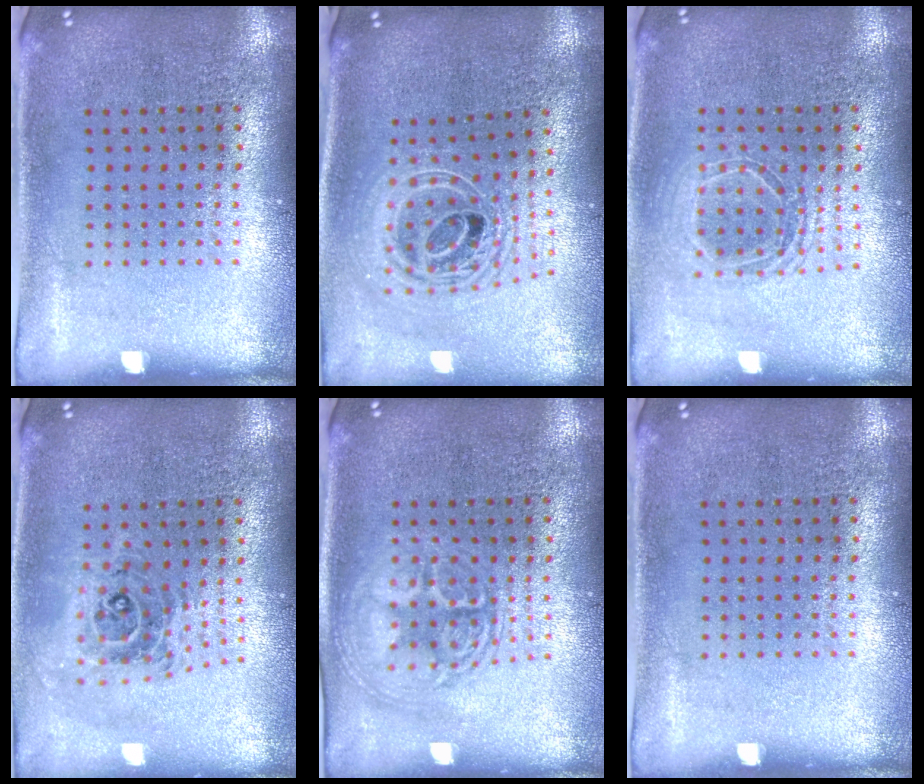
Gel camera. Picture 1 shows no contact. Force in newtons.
{"total": 2.4, "press": 1.8, "slide": 1.6}
{"total": 1.5, "press": 1.3, "slide": 0.8}
{"total": 0.9, "press": 0.9, "slide": 0.1}
{"total": 2.8, "press": 2.8, "slide": 0.4}
{"total": 0.0}